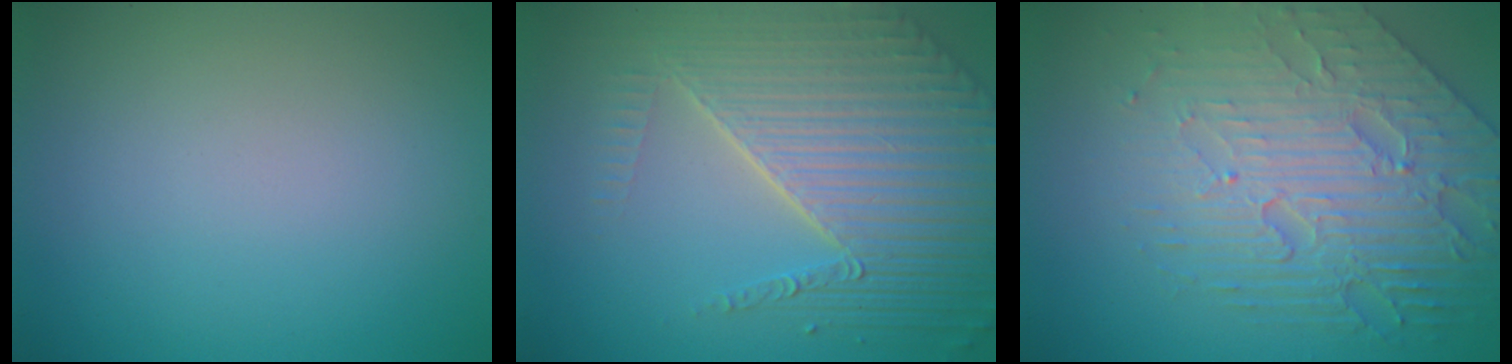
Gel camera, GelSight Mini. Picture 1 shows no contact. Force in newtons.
{"total": 7.8, "press": 5.6, "slide": 5.4}
{"total": 7.9, "press": 5.8, "slide": 5.3}